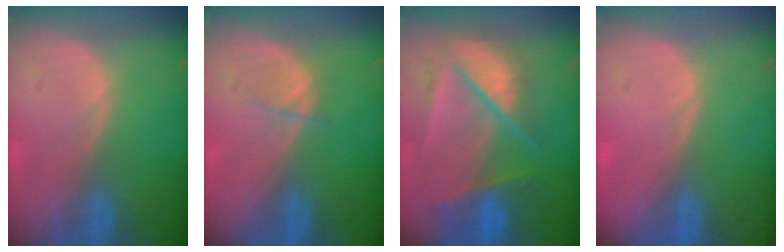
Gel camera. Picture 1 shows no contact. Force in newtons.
{"total": 1.6, "press": 1.5, "slide": 0.2}
{"total": 9.8, "press": 8.3, "slide": 5.2}
{"total": 0.5, "press": 0.0, "slide": 0.5}